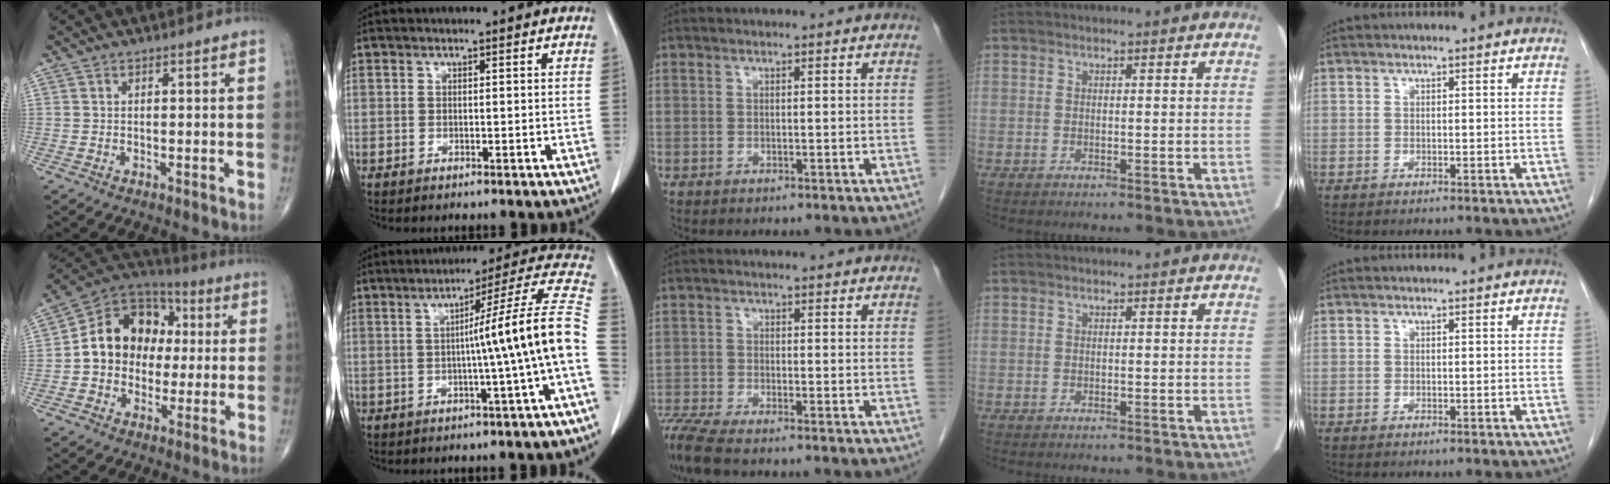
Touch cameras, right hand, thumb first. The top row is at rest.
{"thumb": {"total": 15.3, "force": [0.5, 12.6, 8.7], "torque": [-0.099, 0.034, -0.001]}, "index": {"total": 13.4, "force": [-2.0, -2.4, 13.0], "torque": [-0.161, 0.022, -0.034]}, "middle": {"total": 6.1, "force": [-5.4, 0.1, 3.0], "torque": [-0.061, -0.013, -0.099]}}